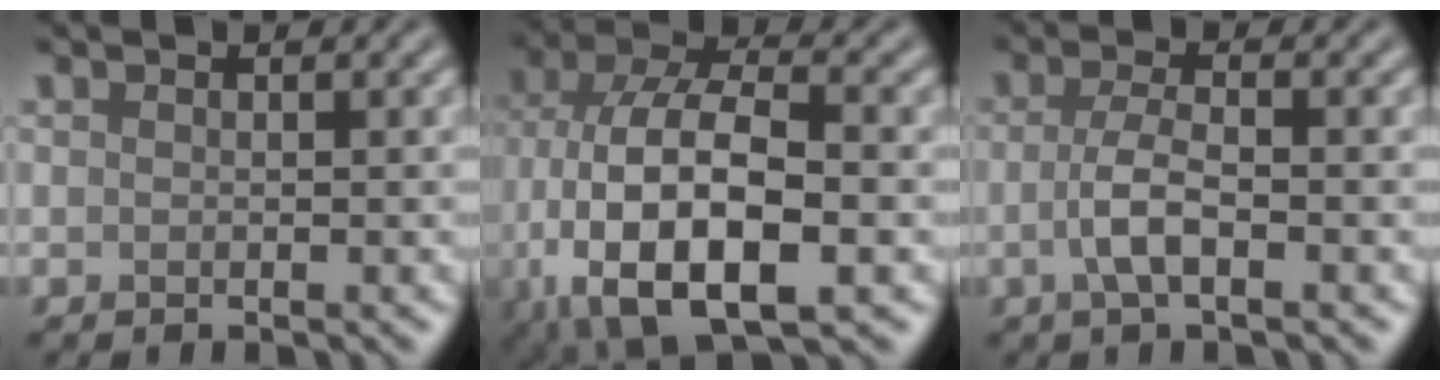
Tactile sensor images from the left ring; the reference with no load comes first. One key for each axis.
{"total": 13.5, "fx": -3.4, "fy": 6.6, "fz": 11.2, "tx": -0.215, "ty": -0.007, "tz": -0.054}
{"total": 3.0, "fx": -0.7, "fy": 0.9, "fz": 2.8, "tx": -0.058, "ty": 0.000, "tz": -0.020}